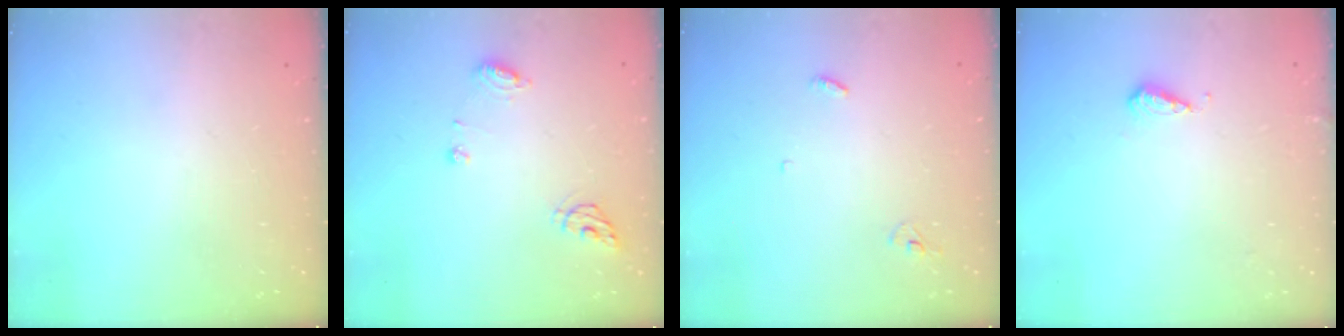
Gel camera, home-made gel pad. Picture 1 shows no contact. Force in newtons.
{"total": 7.2, "press": 7.2, "slide": 0.8}
{"total": 3.3, "press": 3.2, "slide": 0.3}
{"total": 3.7, "press": 3.6, "slide": 1.0}